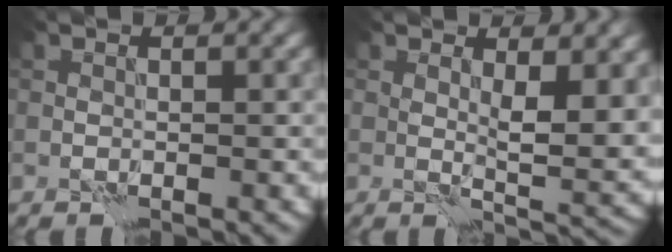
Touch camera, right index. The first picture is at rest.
{"total": 4.9, "force": [1.3, 1.6, 4.5], "torque": [-0.072, -0.010, 0.026]}